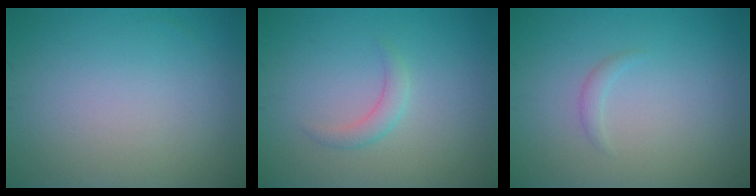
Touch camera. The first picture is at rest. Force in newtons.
{"total": 1.5, "press": 1.5, "slide": 0.0}
{"total": 0.8, "press": 0.8, "slide": 0.1}